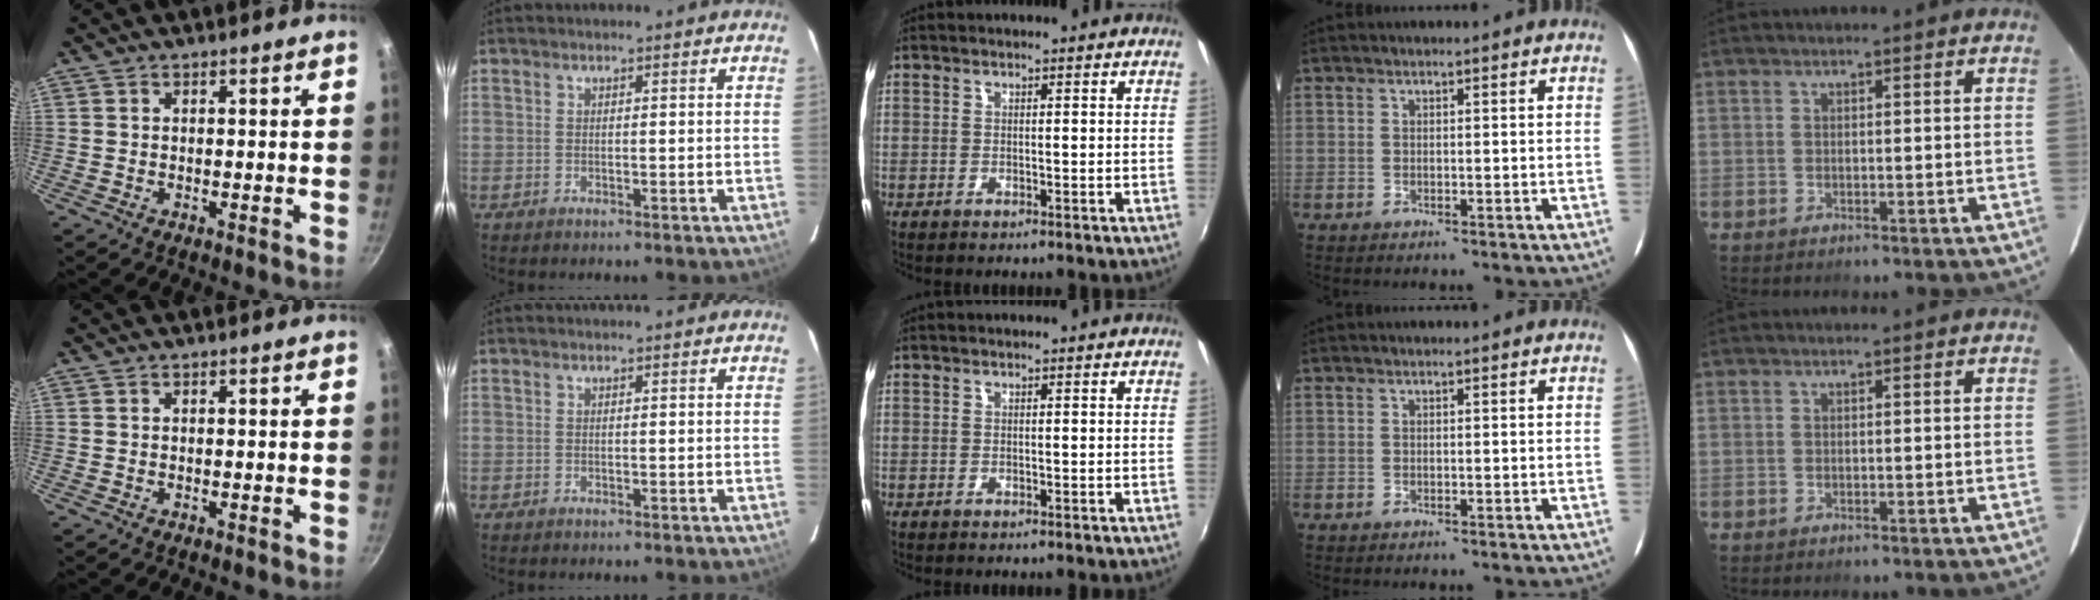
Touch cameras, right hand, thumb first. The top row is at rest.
{}